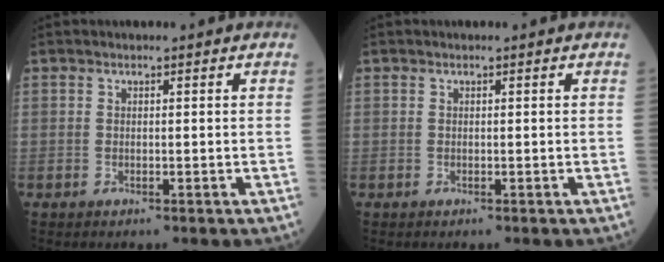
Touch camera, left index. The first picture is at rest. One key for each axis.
{"total": 0.0}